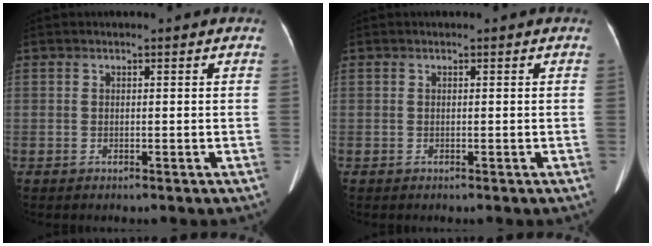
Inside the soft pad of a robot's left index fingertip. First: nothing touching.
{"total": 0.0}